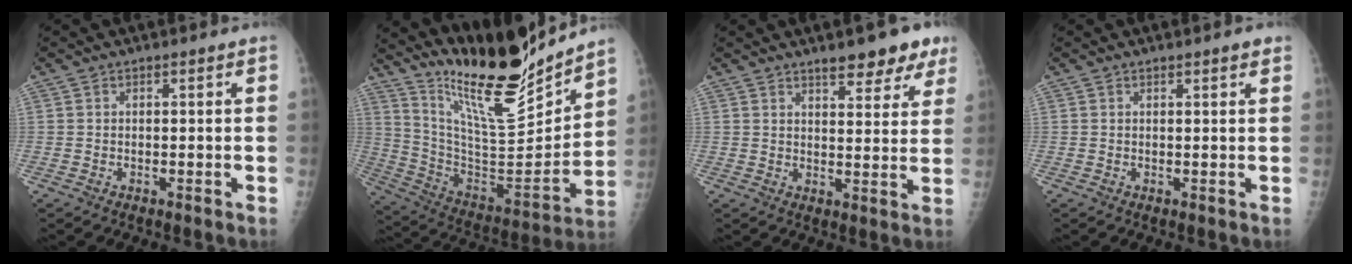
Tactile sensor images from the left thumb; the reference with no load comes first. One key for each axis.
{"total": 21.2, "fx": 18.5, "fy": 3.0, "fz": 10.0, "tx": -0.136, "ty": -0.120, "tz": 0.323}
{"total": 8.6, "fx": 6.2, "fy": 3.0, "fz": 5.1, "tx": -0.036, "ty": -0.035, "tz": 0.081}
{"total": 1.4, "fx": 1.1, "fy": 0.2, "fz": 0.9, "tx": -0.010, "ty": -0.004, "tz": 0.014}